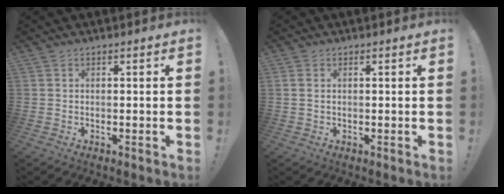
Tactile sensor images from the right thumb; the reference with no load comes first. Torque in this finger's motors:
{"motor_torque": [-0.01, -0.02, 0.00, 0.14, -0.02]}